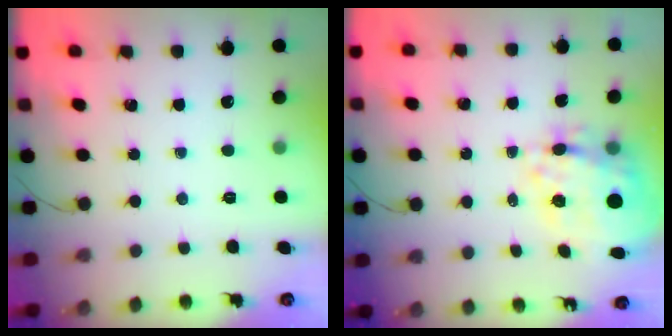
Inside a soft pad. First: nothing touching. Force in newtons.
{"total": 11.1, "press": 10.3, "slide": 4.2}